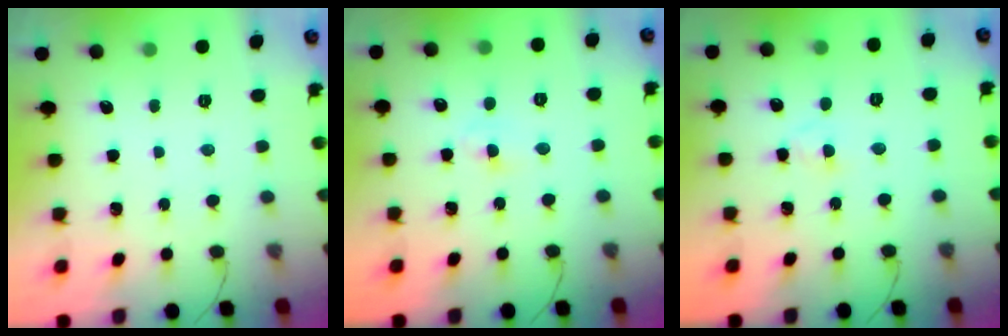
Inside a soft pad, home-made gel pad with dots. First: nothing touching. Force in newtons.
{"total": 2.4, "press": 2.1, "slide": 1.0}
{"total": 2.6, "press": 2.4, "slide": 1.1}